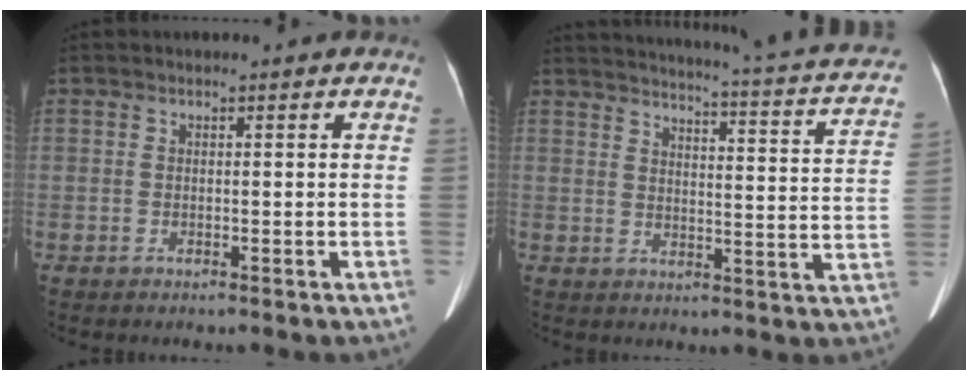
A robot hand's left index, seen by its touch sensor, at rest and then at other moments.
{"total": 24.0, "force": [21.0, 2.3, 11.2], "torque": [-0.152, -0.045, 0.234]}